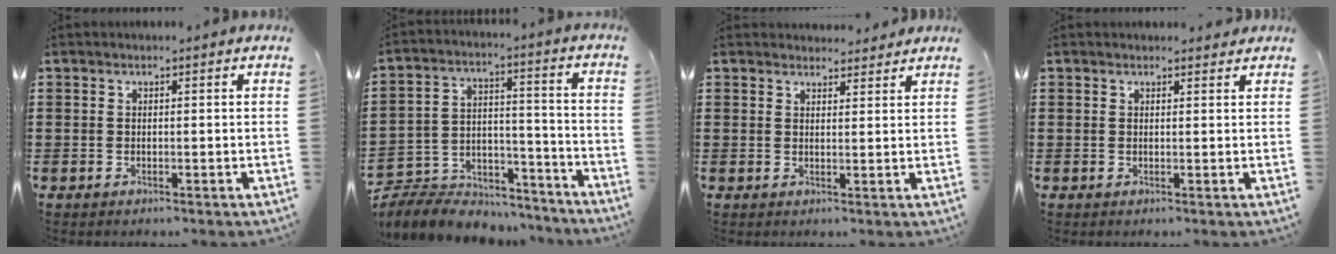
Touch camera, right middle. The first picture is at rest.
{"total": 7.0, "force": [-6.7, 2.1, 0.5], "torque": [-0.022, 0.009, -0.139]}
{"total": 2.3, "force": [2.3, 0.4, -0.3], "torque": [0.006, -0.004, 0.043]}
{"total": 1.0, "force": [0.9, 0.4, 0.0], "torque": [0.004, -0.002, 0.016]}